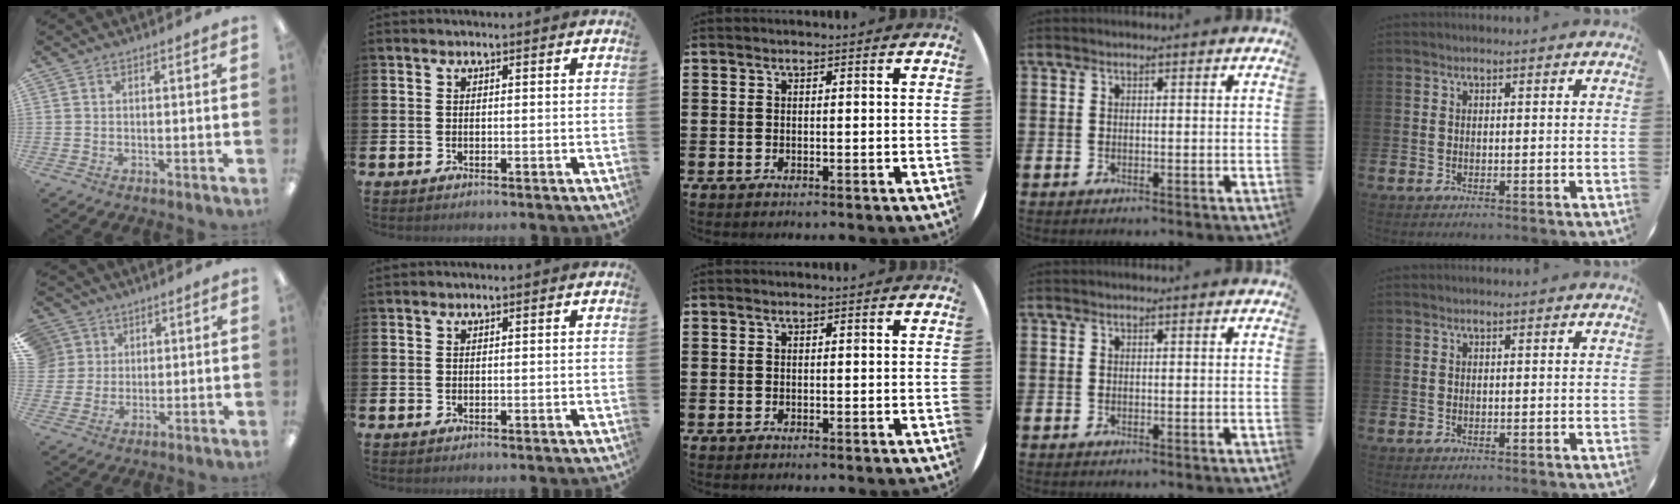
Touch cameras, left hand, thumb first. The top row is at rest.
{"thumb": {"total": 6.3, "force": [2.8, 5.7, 0.2], "torque": [-0.016, -0.006, 0.056]}, "index": {"total": 0.5, "force": [0.5, 0.1, 0.0], "torque": [0.008, -0.001, 0.007]}}